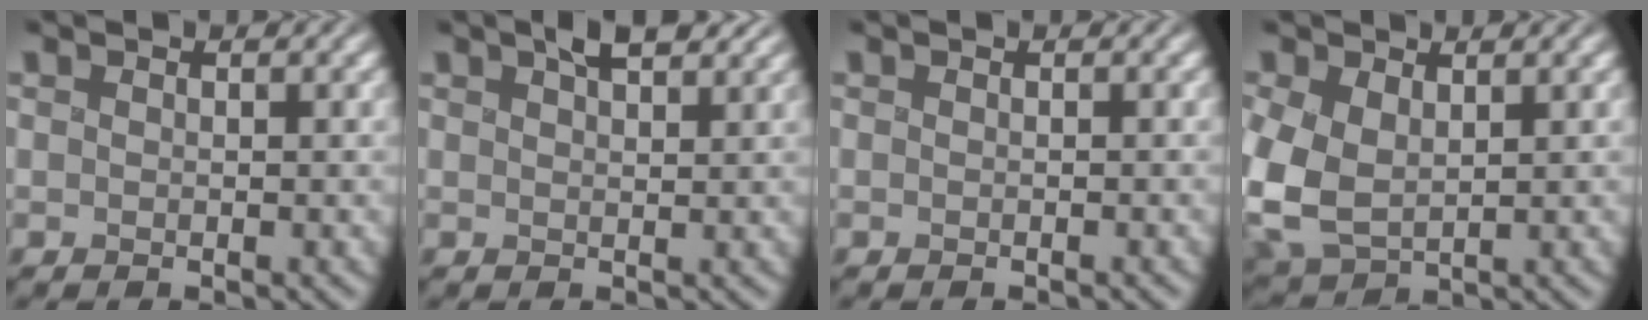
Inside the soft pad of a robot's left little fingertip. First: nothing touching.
{"total": 3.0, "force": [1.9, 1.1, 2.0], "torque": [-0.023, 0.006, 0.029]}
{"total": 0.0}
{"total": 6.5, "force": [0.1, 4.4, 4.8], "torque": [-0.136, -0.012, 0.007]}